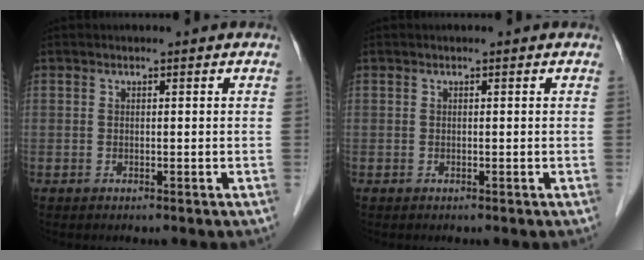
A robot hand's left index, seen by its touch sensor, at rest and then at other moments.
{"total": 0.0}